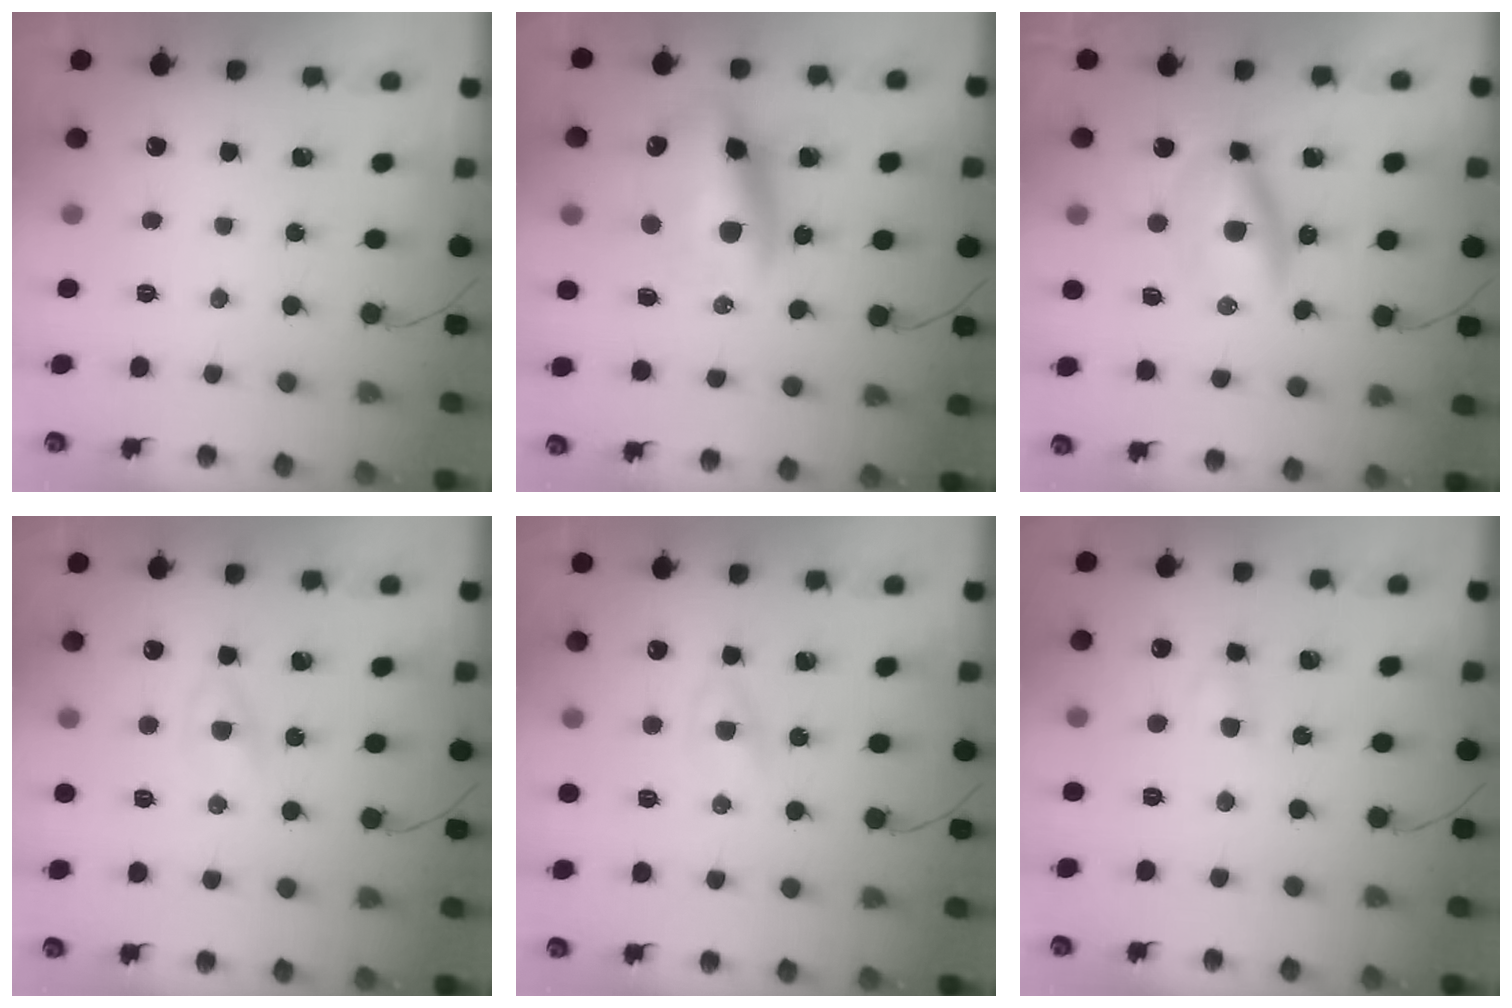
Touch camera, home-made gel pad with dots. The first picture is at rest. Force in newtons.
{"total": 14.2, "press": 13.7, "slide": 3.7}
{"total": 6.3, "press": 6.0, "slide": 1.7}
{"total": 2.7, "press": 2.4, "slide": 1.1}
{"total": 2.7, "press": 2.4, "slide": 1.1}
{"total": 2.9, "press": 2.7, "slide": 1.1}